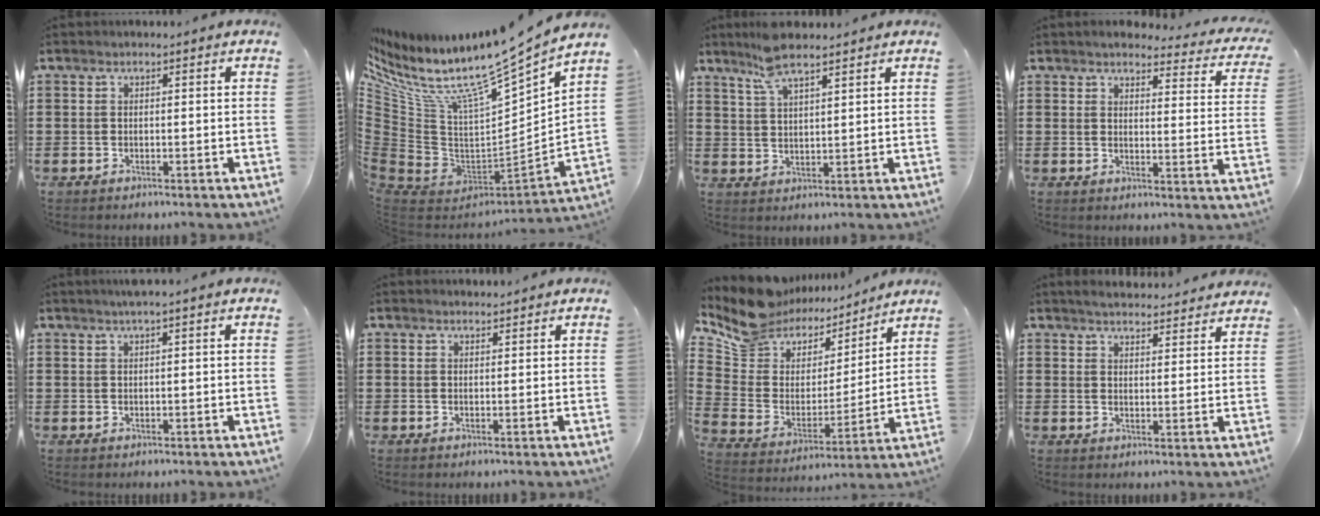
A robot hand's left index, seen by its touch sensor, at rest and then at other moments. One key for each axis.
{"total": 11.5, "fx": 9.0, "fy": 2.3, "fz": 6.8, "tx": -0.140, "ty": -0.077, "tz": 0.142}
{"total": 6.3, "fx": 5.0, "fy": 1.3, "fz": 3.6, "tx": -0.084, "ty": -0.003, "tz": 0.091}
{"total": 3.6, "fx": 3.4, "fy": 0.4, "fz": 1.1, "tx": -0.031, "ty": -0.023, "tz": 0.055}
{"total": 1.3, "fx": 0.7, "fy": -0.1, "fz": 1.0, "tx": -0.018, "ty": 0.000, "tz": 0.013}
{"total": 0.8, "fx": 0.8, "fy": 0.2, "fz": 0.1, "tx": -0.003, "ty": 0.001, "tz": 0.016}
{"total": 9.7, "fx": 8.3, "fy": 4.9, "fz": 1.1, "tx": -0.080, "ty": -0.057, "tz": 0.153}
{"total": 3.5, "fx": 3.5, "fy": 0.0, "fz": 0.4, "tx": -0.018, "ty": -0.013, "tz": 0.063}